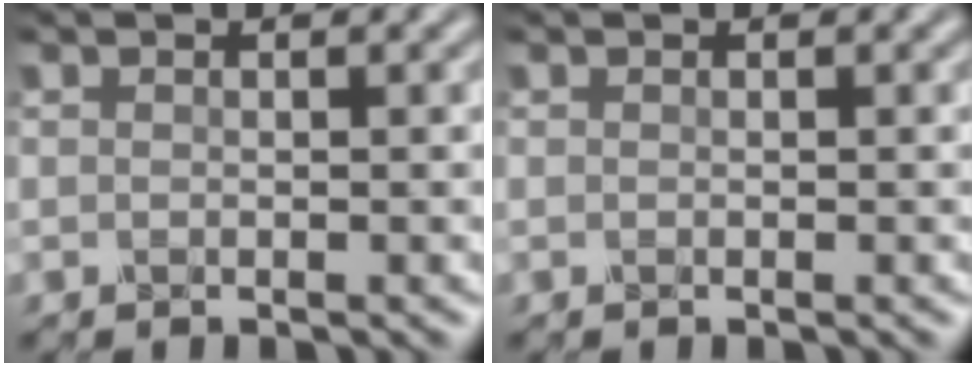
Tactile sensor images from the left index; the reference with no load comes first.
{"total": 0.0}